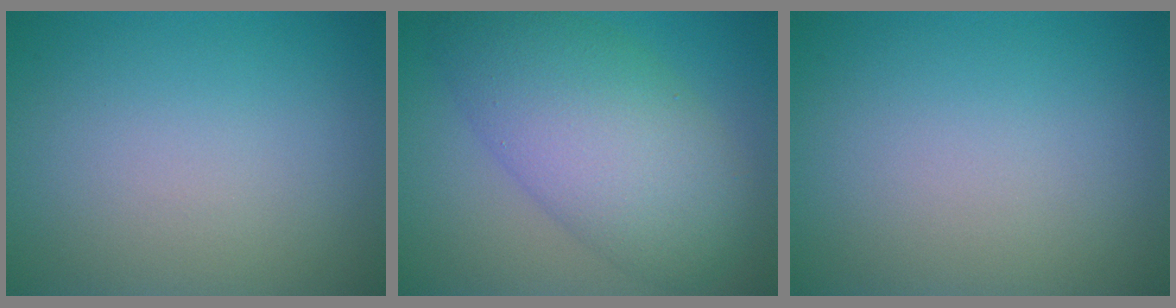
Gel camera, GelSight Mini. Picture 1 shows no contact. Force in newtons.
{"total": 7.2, "press": 7.2, "slide": 0.3}
{"total": 0.0}